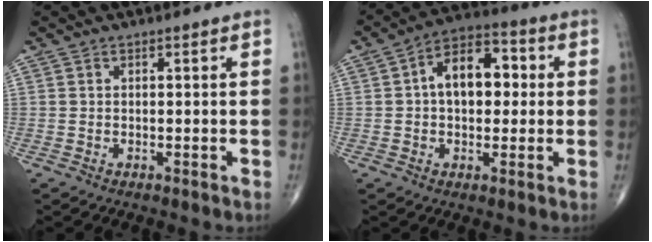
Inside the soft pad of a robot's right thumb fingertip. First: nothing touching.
{"total": 11.6, "force": [1.4, 7.1, 9.1], "torque": [-0.121, 0.025, 0.013]}